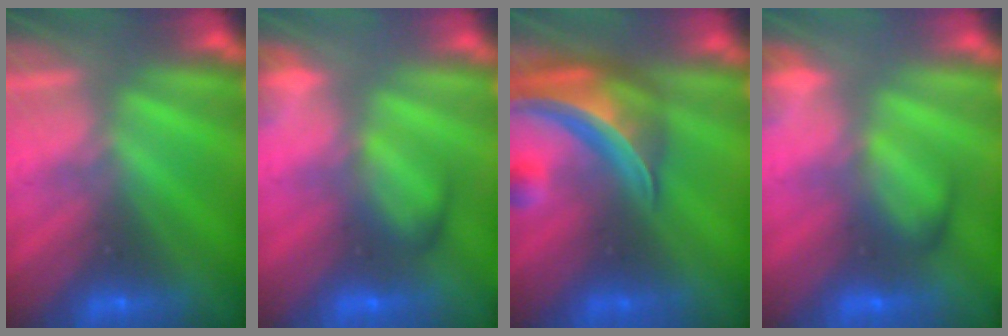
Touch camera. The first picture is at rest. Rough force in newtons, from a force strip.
{"total": 2.6}
{"total": 8.5}
{"total": 2.6}